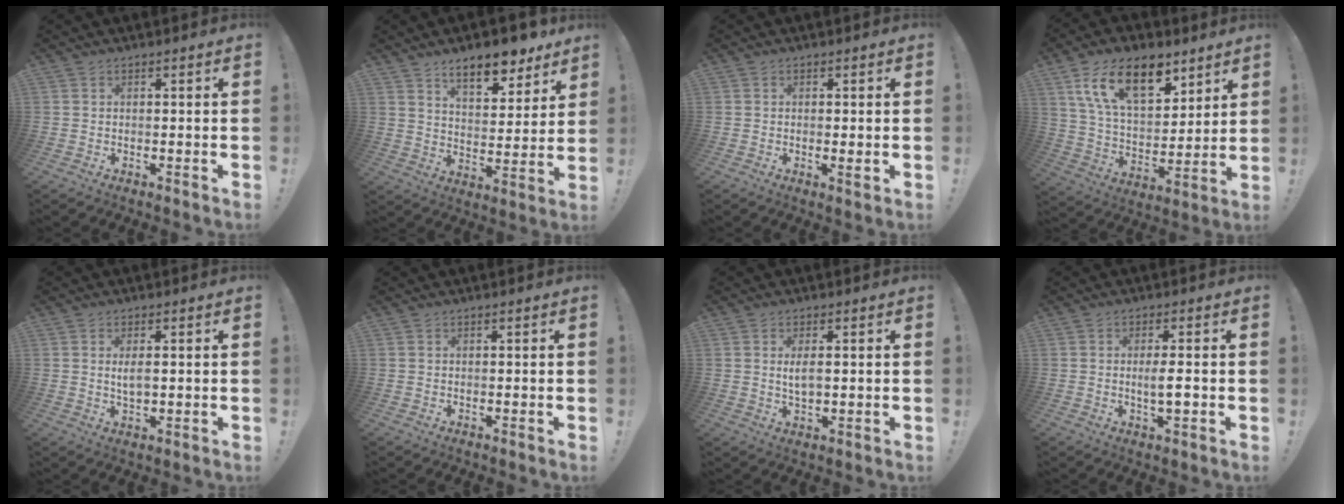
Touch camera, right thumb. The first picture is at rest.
{"total": 12.7, "force": [9.4, 4.9, 6.9], "torque": [-0.091, -0.064, 0.160]}
{"total": 1.8, "force": [0.0, 0.2, 1.8], "torque": [-0.027, -0.003, 0.000]}
{"total": 18.7, "force": [10.5, 9.5, 12.2], "torque": [-0.202, -0.046, 0.189]}
{"total": 2.9, "force": [0.4, 1.1, 2.7], "torque": [-0.044, -0.005, 0.005]}
{"total": 0.0}
{"total": 3.7, "force": [0.6, 1.4, 3.4], "torque": [-0.063, -0.007, 0.006]}
{"total": 3.9, "force": [-0.6, 0.6, 3.8], "torque": [-0.063, -0.001, -0.013]}